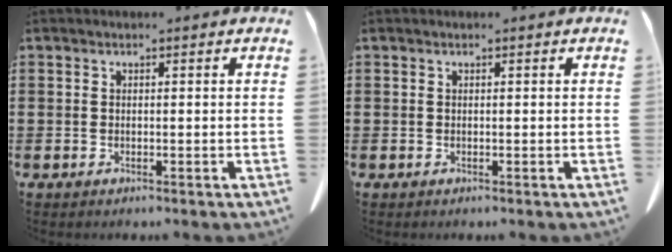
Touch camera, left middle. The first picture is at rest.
{"total": 0.0}